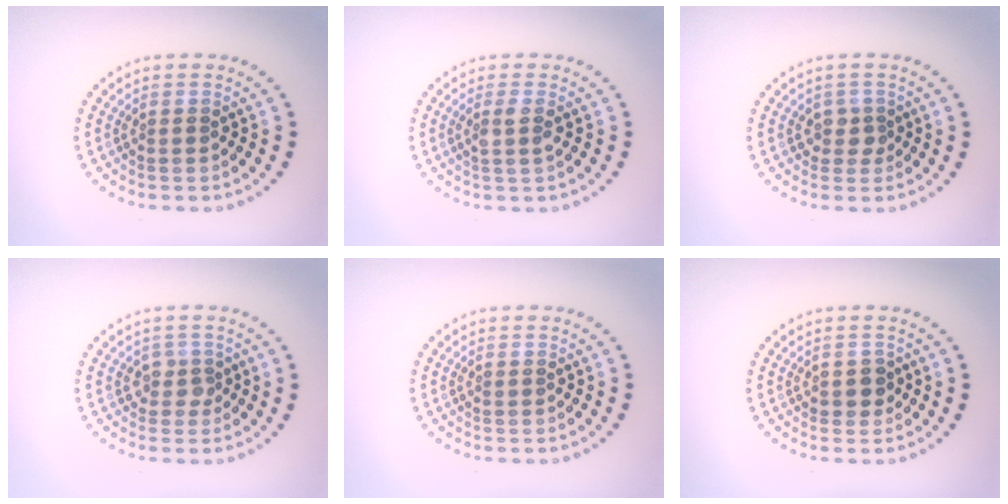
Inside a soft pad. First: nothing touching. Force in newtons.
{"total": 1.5, "press": 1.3, "slide": 0.9}
{"total": 1.4, "press": 1.2, "slide": 0.7}
{"total": 1.2, "press": 1.0, "slide": 0.6}
{"total": 0.0}
{"total": 1.5, "press": 1.3, "slide": 0.6}